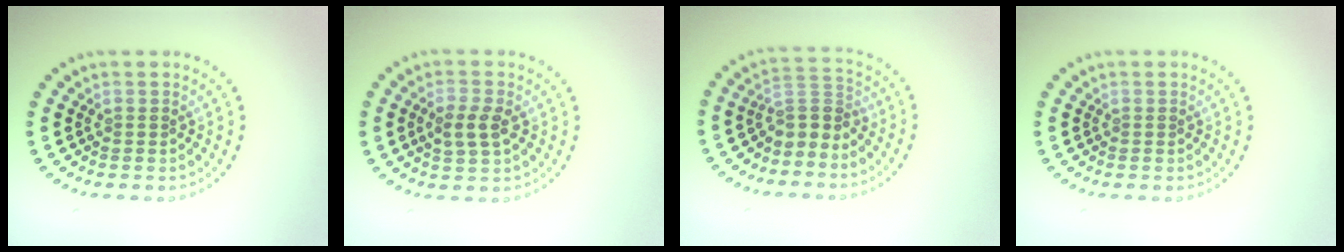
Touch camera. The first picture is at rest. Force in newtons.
{"total": 2.5, "press": 2.5, "slide": 0.3}
{"total": 2.7, "press": 2.0, "slide": 1.9}
{"total": 0.0}